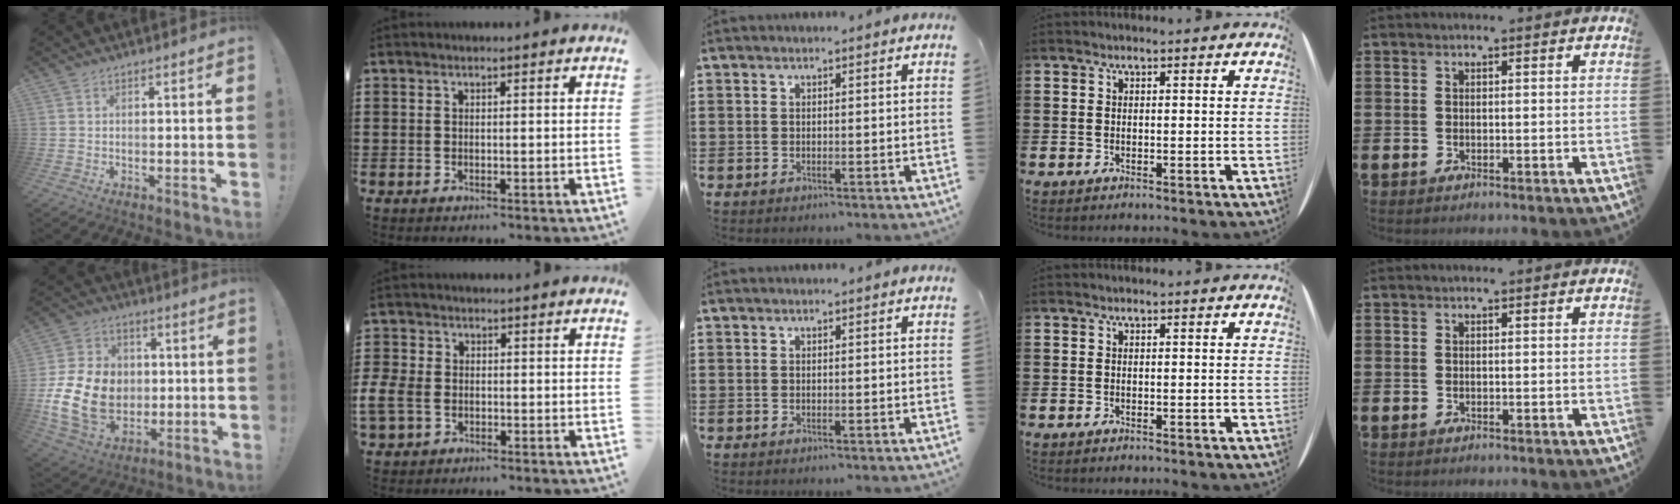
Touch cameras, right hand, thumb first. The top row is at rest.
{"thumb": {"total": 19.6, "force": [-2.2, 15.0, 12.4], "torque": [-0.231, 0.020, -0.018]}, "index": {"total": 3.5, "force": [-1.6, 2.4, 2.0], "torque": [-0.064, -0.004, -0.037]}}